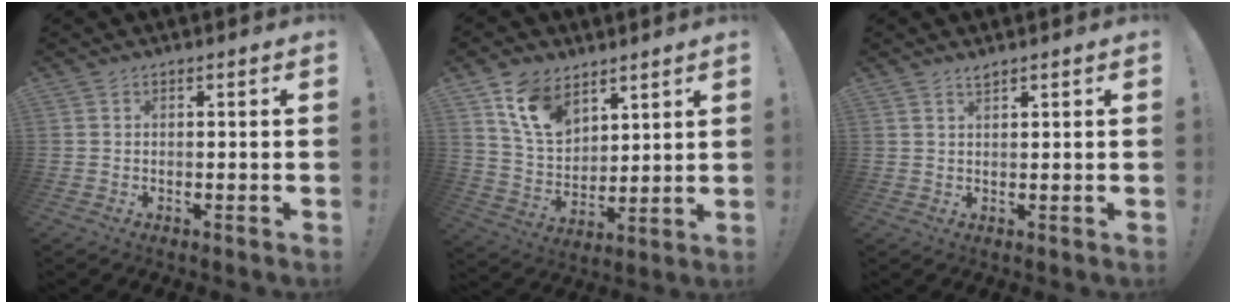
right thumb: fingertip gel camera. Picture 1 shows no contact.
{"total": 13.0, "force": [8.3, 8.3, 5.6], "torque": [-0.112, -0.040, 0.164]}
{"total": 1.6, "force": [1.4, 0.3, 0.8], "torque": [-0.016, -0.004, 0.027]}